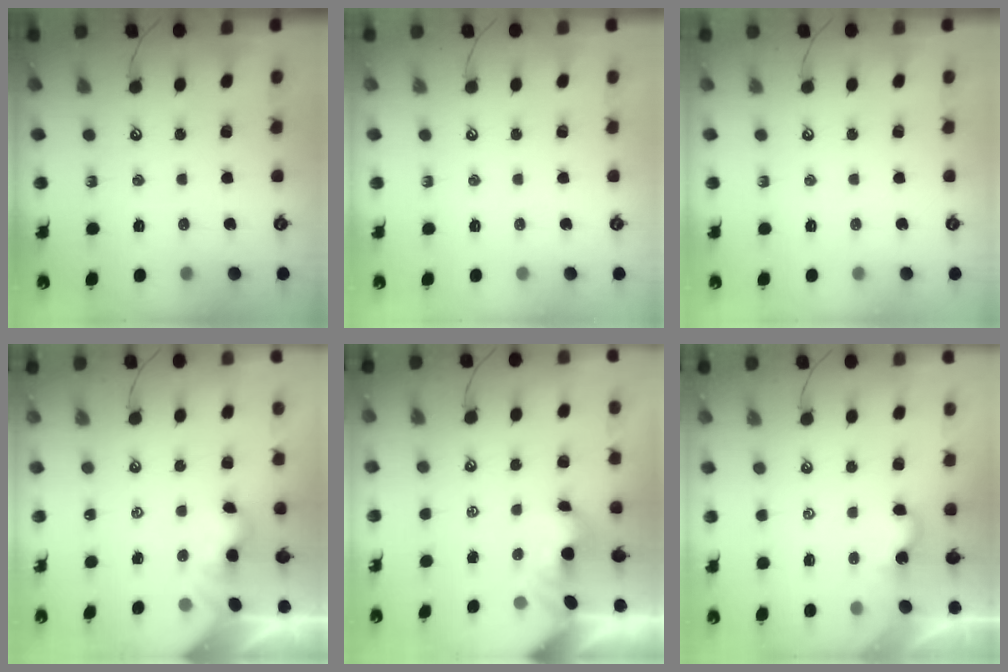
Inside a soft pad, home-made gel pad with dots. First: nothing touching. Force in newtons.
{"total": 0.0}
{"total": 0.0}
{"total": 2.3, "press": 2.3, "slide": 0.2}
{"total": 1.7, "press": 1.5, "slide": 0.7}
{"total": 2.3, "press": 2.3, "slide": 0.2}